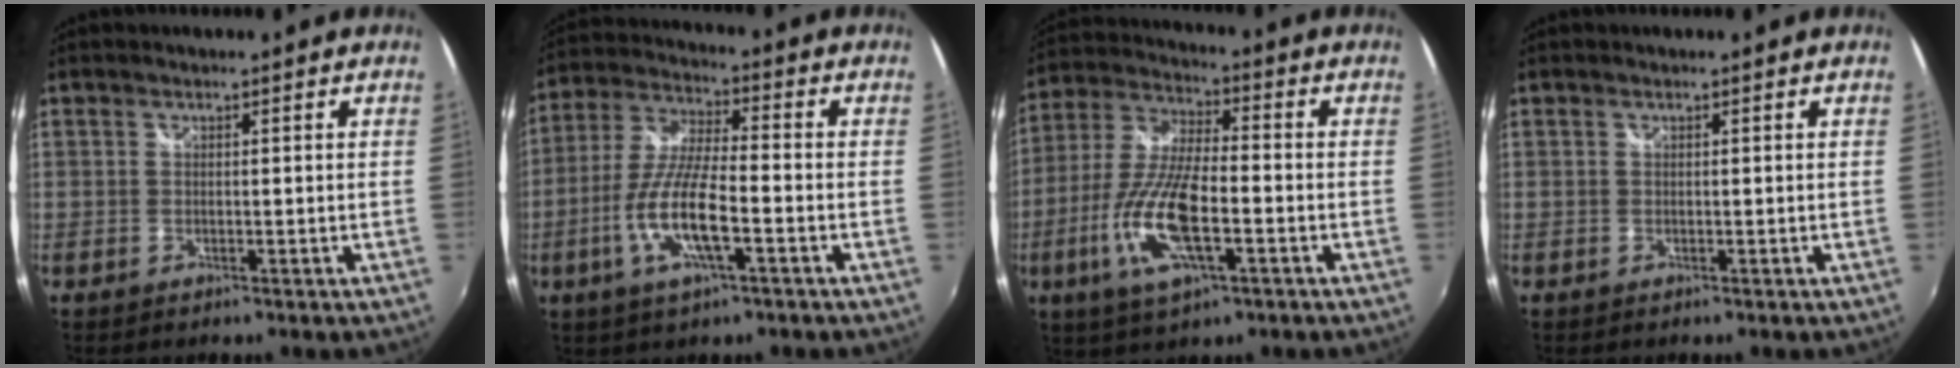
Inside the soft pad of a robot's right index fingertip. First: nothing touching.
{"total": 12.1, "force": [-4.2, 2.7, 11.0], "torque": [-0.232, -0.005, -0.079]}
{"total": 15.0, "force": [-5.2, 4.7, 13.3], "torque": [-0.281, -0.010, -0.101]}
{"total": 0.0}